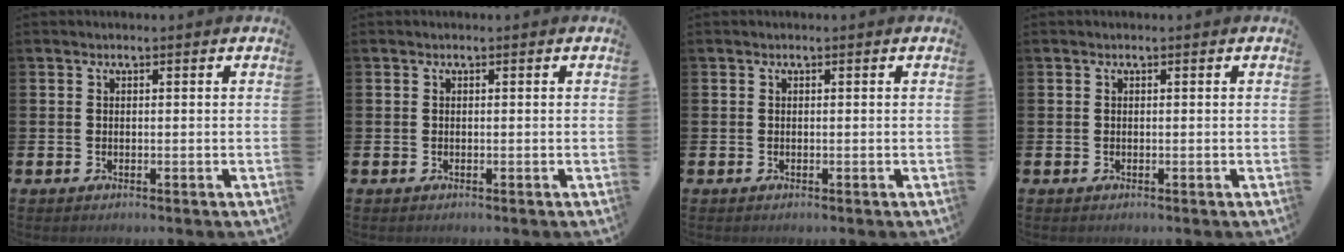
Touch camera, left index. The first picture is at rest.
{"total": 0.0}
{"total": 0.0}
{"total": 0.0}